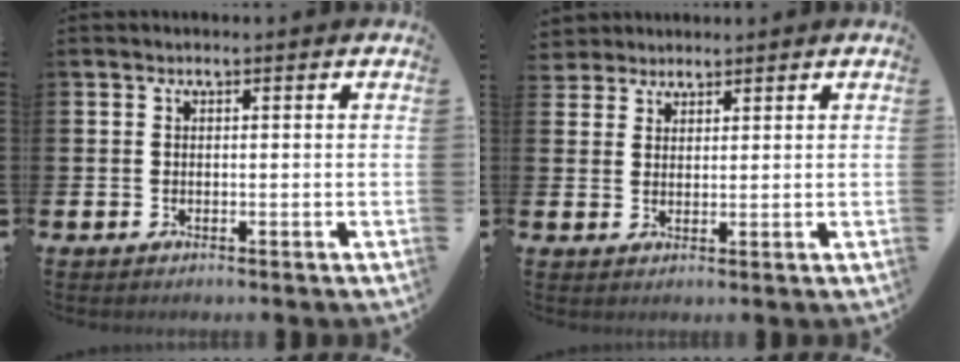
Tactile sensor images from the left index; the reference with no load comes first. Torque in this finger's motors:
{"motor_torque": [-0.47, -0.59, -0.22, -0.21]}